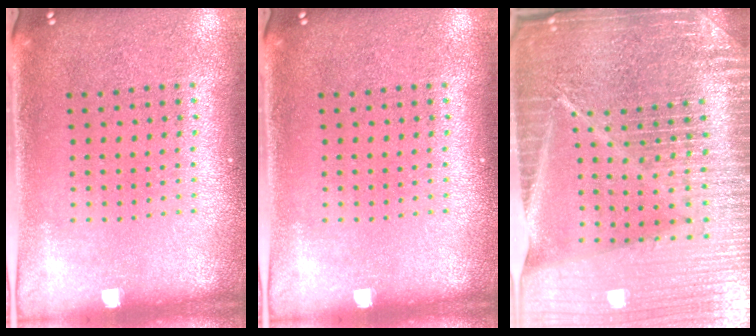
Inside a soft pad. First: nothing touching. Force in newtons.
{"total": 0.0}
{"total": 6.9, "press": 5.9, "slide": 3.6}